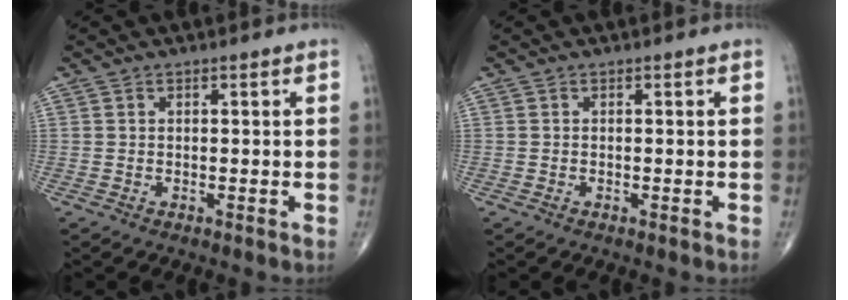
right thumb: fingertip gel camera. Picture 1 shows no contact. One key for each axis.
{"total": 0.0}